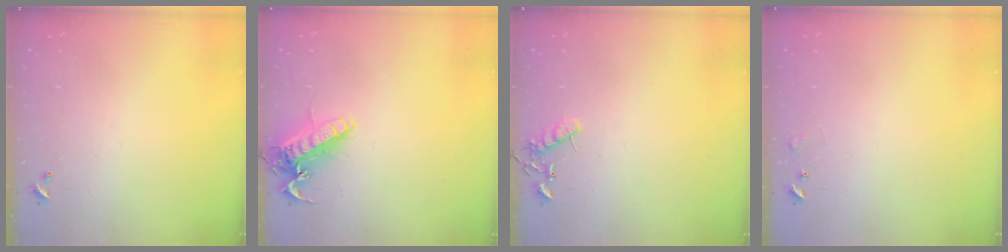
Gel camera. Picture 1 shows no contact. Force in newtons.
{"total": 14.8, "press": 14.6, "slide": 2.4}
{"total": 8.1, "press": 8.1, "slide": 0.3}
{"total": 5.9, "press": 5.9, "slide": 0.9}